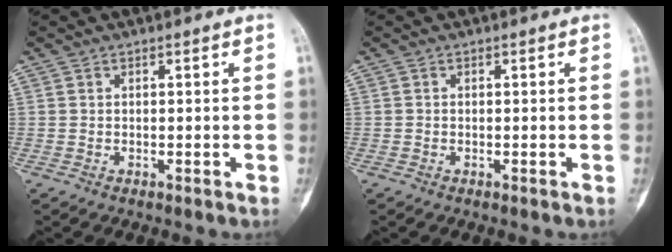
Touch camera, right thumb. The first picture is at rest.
{"total": 0.0}